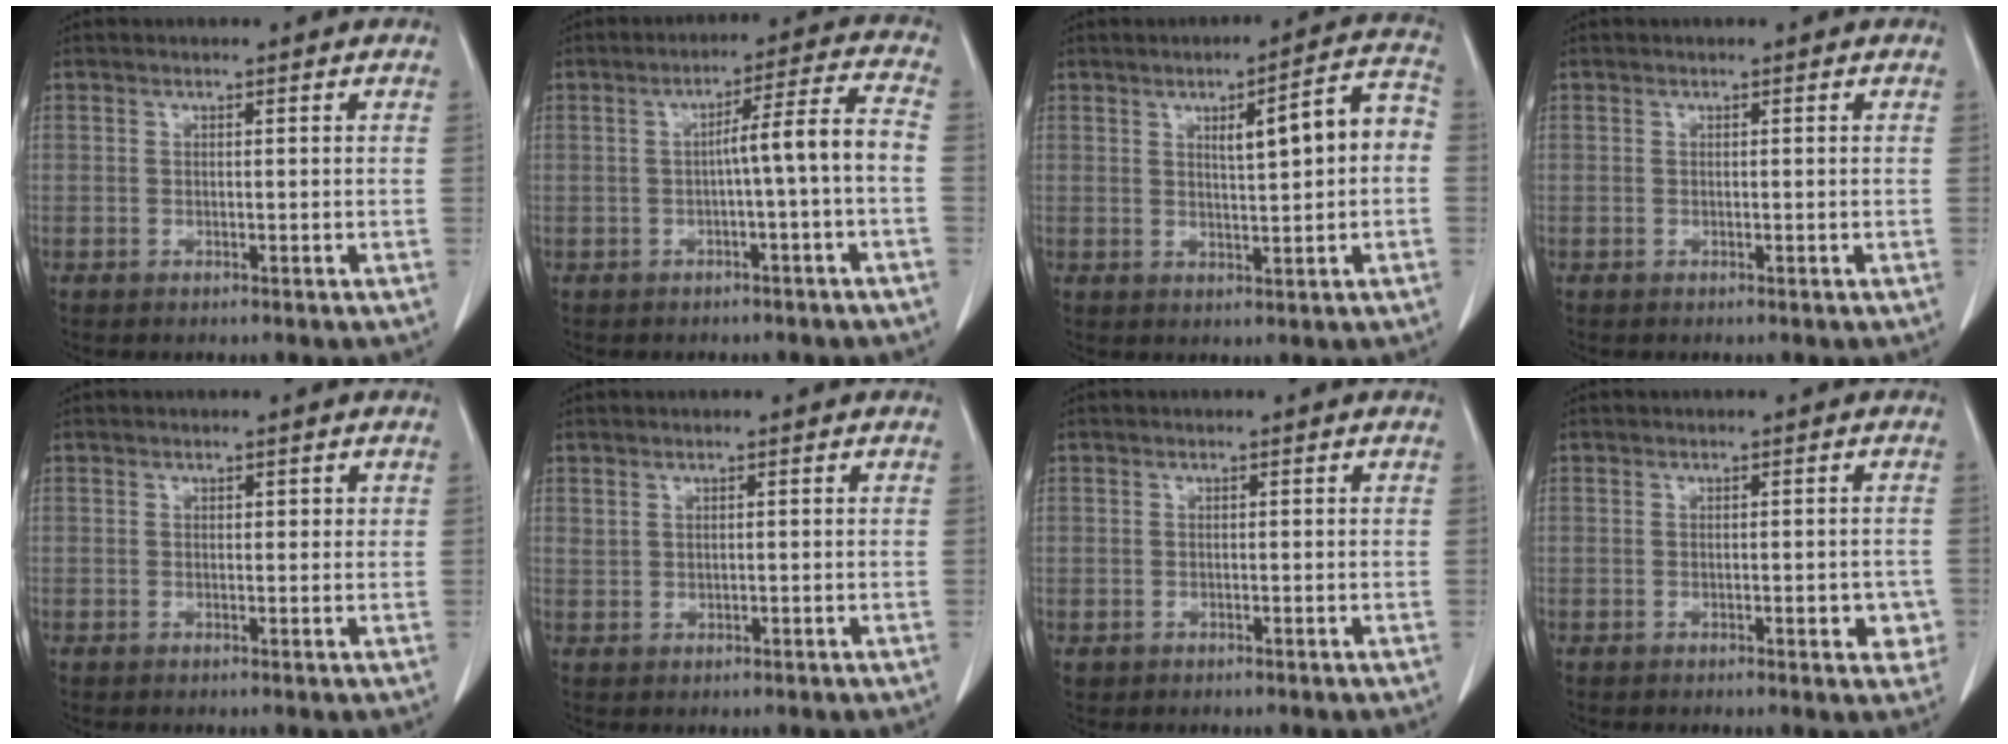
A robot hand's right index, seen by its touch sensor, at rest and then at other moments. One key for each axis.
{"total": 6.6, "fx": -1.3, "fy": -0.9, "fz": 6.5, "tx": -0.097, "ty": 0.021, "tz": -0.015}
{"total": 8.2, "fx": 0.8, "fy": 1.4, "fz": 8.0, "tx": -0.110, "ty": 0.027, "tz": 0.013}
{"total": 0.0}
{"total": 1.1, "fx": 0.5, "fy": 0.6, "fz": 0.8, "tx": -0.007, "ty": 0.000, "tz": 0.006}
{"total": 0.8, "fx": 0.7, "fy": 0.4, "fz": 0.2, "tx": 0.002, "ty": 0.001, "tz": 0.016}
{"total": 0.7, "fx": -0.1, "fy": 0.7, "fz": 0.0, "tx": 0.002, "ty": 0.006, "tz": -0.003}
{"total": 3.3, "fx": -0.9, "fy": 1.4, "fz": 2.8, "tx": -0.018, "ty": 0.001, "tz": -0.007}